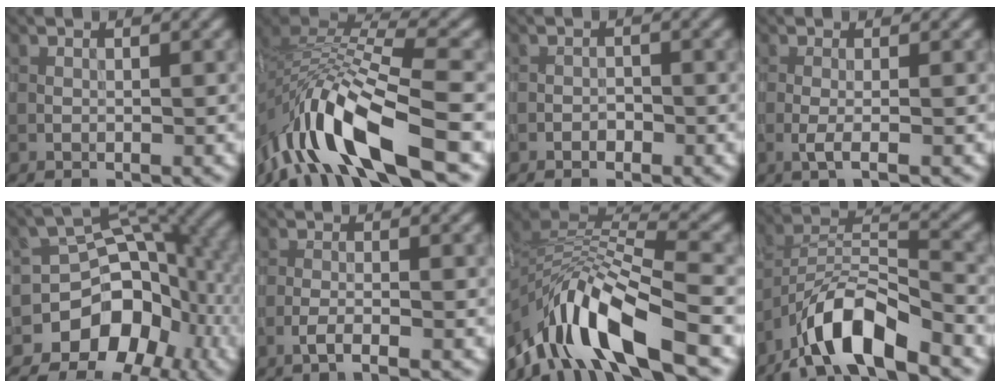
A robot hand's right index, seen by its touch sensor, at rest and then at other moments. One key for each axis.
{"total": 12.2, "fx": -5.9, "fy": 3.5, "fz": 10.1, "tx": -0.198, "ty": 0.013, "tz": -0.103}
{"total": 0.9, "fx": -0.6, "fy": 0.5, "fz": 0.5, "tx": -0.005, "ty": 0.001, "tz": -0.012}
{"total": 1.9, "fx": -0.5, "fy": 0.3, "fz": 1.8, "tx": -0.036, "ty": -0.003, "tz": -0.013}
{"total": 8.4, "fx": -4.0, "fy": 6.4, "fz": 3.7, "tx": -0.034, "ty": 0.014, "tz": -0.075}
{"total": 2.0, "fx": -1.0, "fy": 0.4, "fz": 1.7, "tx": -0.029, "ty": 0.005, "tz": -0.025}
{"total": 10.4, "fx": -5.5, "fy": 3.5, "fz": 8.1, "tx": -0.142, "ty": 0.012, "tz": -0.104}
{"total": 8.4, "fx": -5.9, "fy": 2.5, "fz": 5.5, "tx": -0.096, "ty": 0.006, "tz": -0.115}